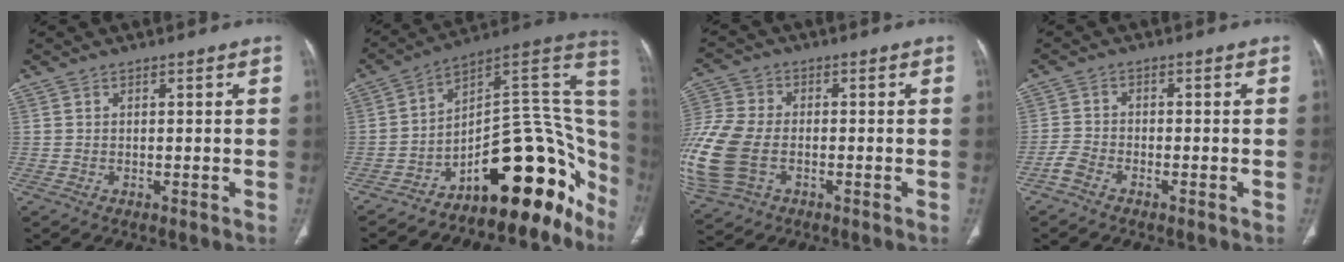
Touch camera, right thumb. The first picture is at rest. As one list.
[{"total": 25.3, "force": [-13.2, 11.0, 18.6], "torque": [-0.116, 0.132, -0.177]}, {"total": 19.4, "force": [-4.6, 13.2, 13.4], "torque": [-0.366, -0.001, -0.079]}, {"total": 2.7, "force": [-2.1, 1.1, 1.3], "torque": [-0.031, 0.011, -0.046]}]